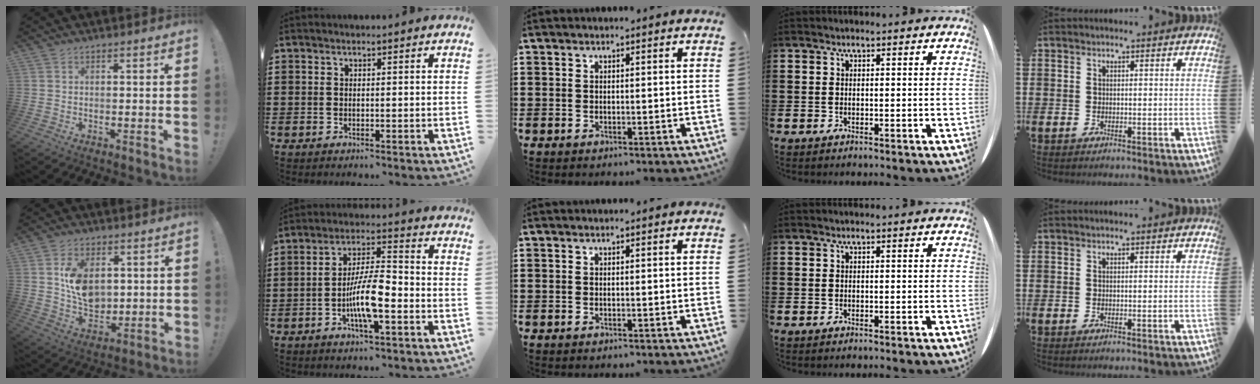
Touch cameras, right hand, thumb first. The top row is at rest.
{"thumb": {"total": 11.1, "force": [2.7, 8.4, 6.9], "torque": [-0.111, -0.007, 0.052]}, "index": {"total": 9.1, "force": [-3.0, 2.7, 8.2], "torque": [-0.162, 0.000, -0.057]}}